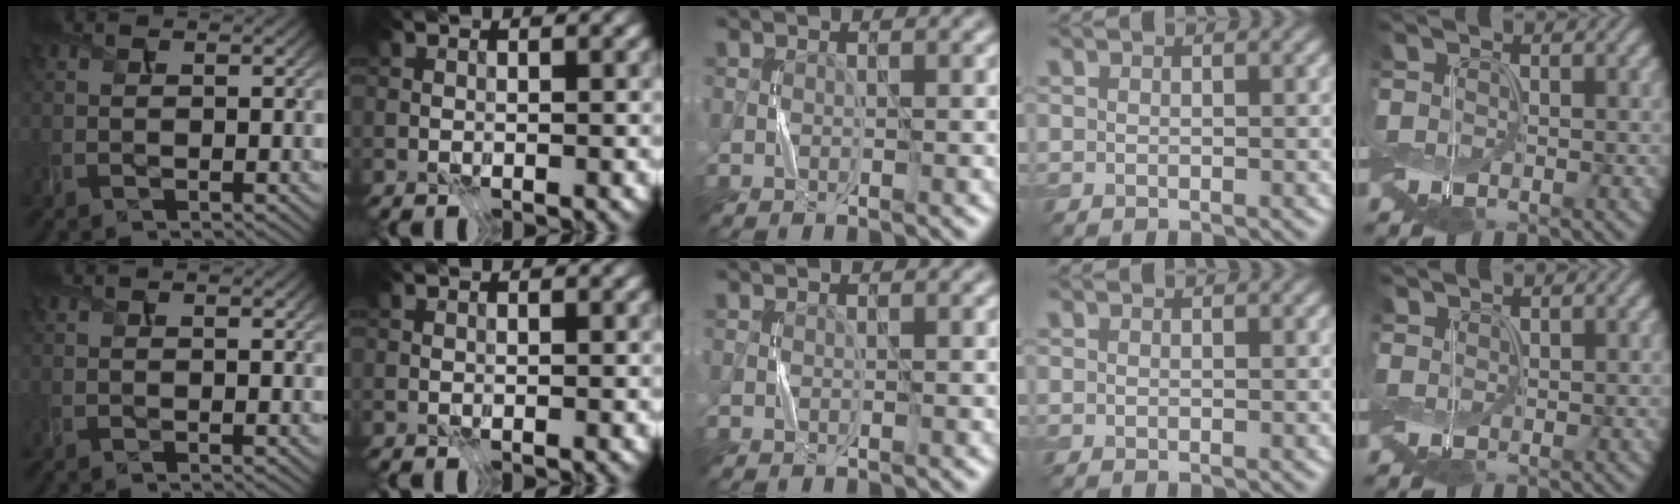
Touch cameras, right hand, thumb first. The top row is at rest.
{"thumb": {"total": 0.6, "force": [0.4, 0.2, 0.4], "torque": [-0.006, 0.001, 0.008]}, "little": {"total": 0.7, "force": [0.6, -0.2, -0.2], "torque": [0.001, 0.002, 0.013]}}